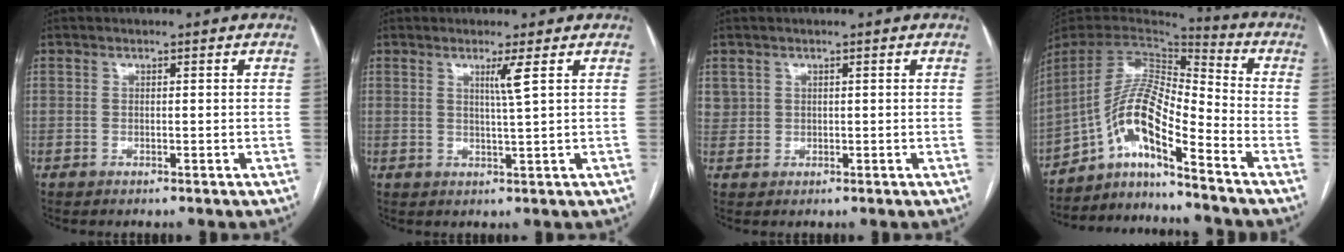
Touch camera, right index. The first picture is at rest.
{"total": 2.6, "force": [1.2, -0.9, 2.2], "torque": [-0.039, -0.007, 0.025]}
{"total": 1.6, "force": [0.8, 1.4, 0.1], "torque": [0.014, 0.009, 0.013]}
{"total": 13.2, "force": [-7.9, 1.5, 10.5], "torque": [-0.201, 0.017, -0.141]}